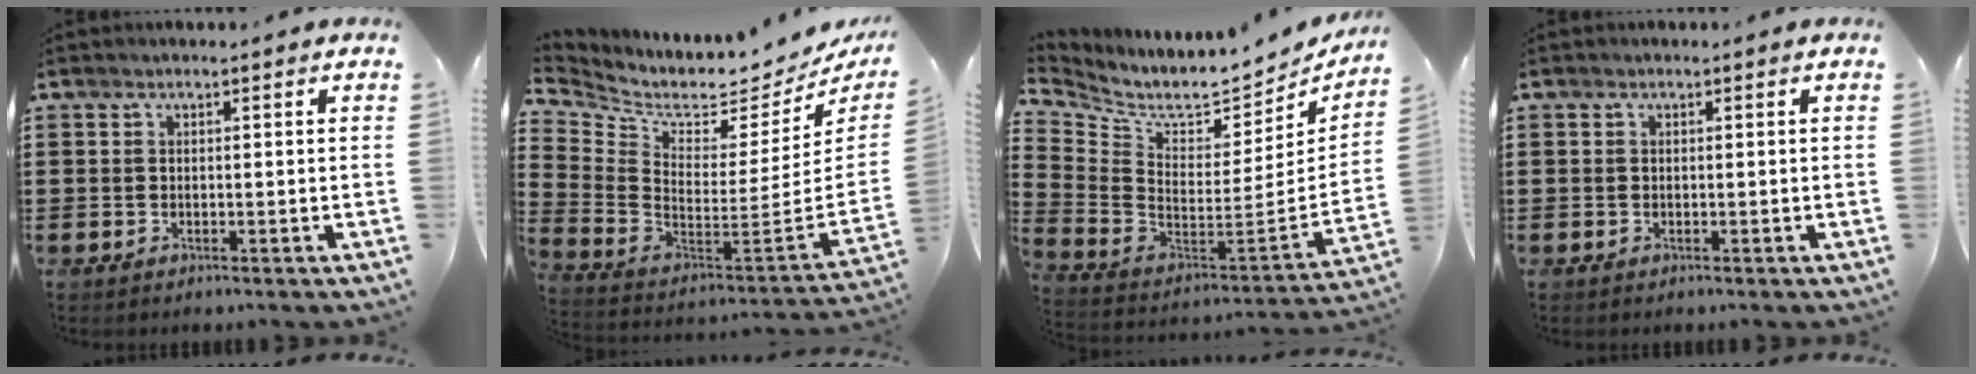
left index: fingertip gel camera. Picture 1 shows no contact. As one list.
[{"total": 4.1, "force": [3.3, 1.4, 1.8], "torque": [-0.064, -0.053, 0.047]}, {"total": 6.5, "force": [5.5, 1.9, 2.9], "torque": [-0.073, -0.066, 0.088]}, {"total": 0.0}]